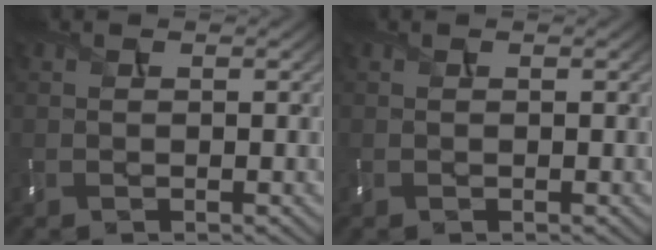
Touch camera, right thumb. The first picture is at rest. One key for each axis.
{"total": 0.0}